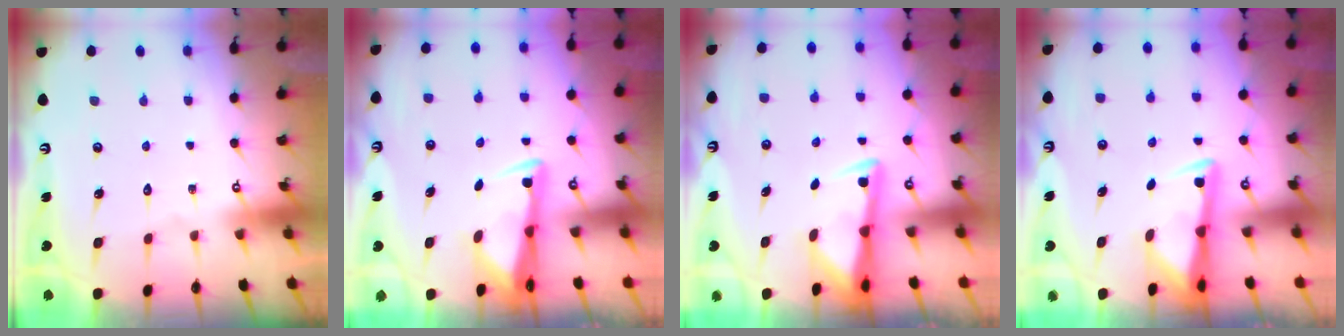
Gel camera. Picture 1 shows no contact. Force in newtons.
{"total": 3.0, "press": 2.8, "slide": 0.9}
{"total": 2.9, "press": 2.8, "slide": 0.5}
{"total": 3.0, "press": 2.9, "slide": 0.5}